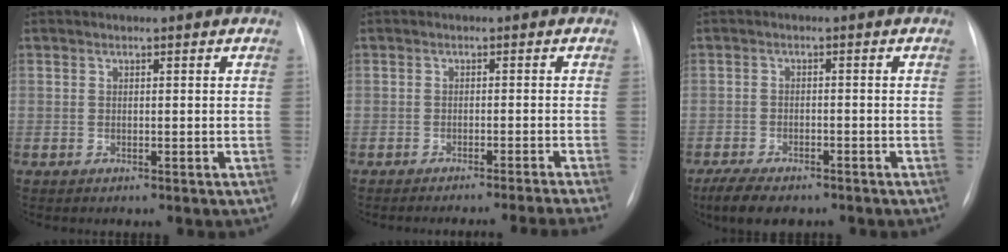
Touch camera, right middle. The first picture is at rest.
{"total": 8.7, "force": [-7.8, -2.7, 2.6], "torque": [-0.003, -0.017, -0.098]}
{"total": 6.7, "force": [-5.1, 2.3, 3.6], "torque": [-0.061, -0.012, -0.079]}